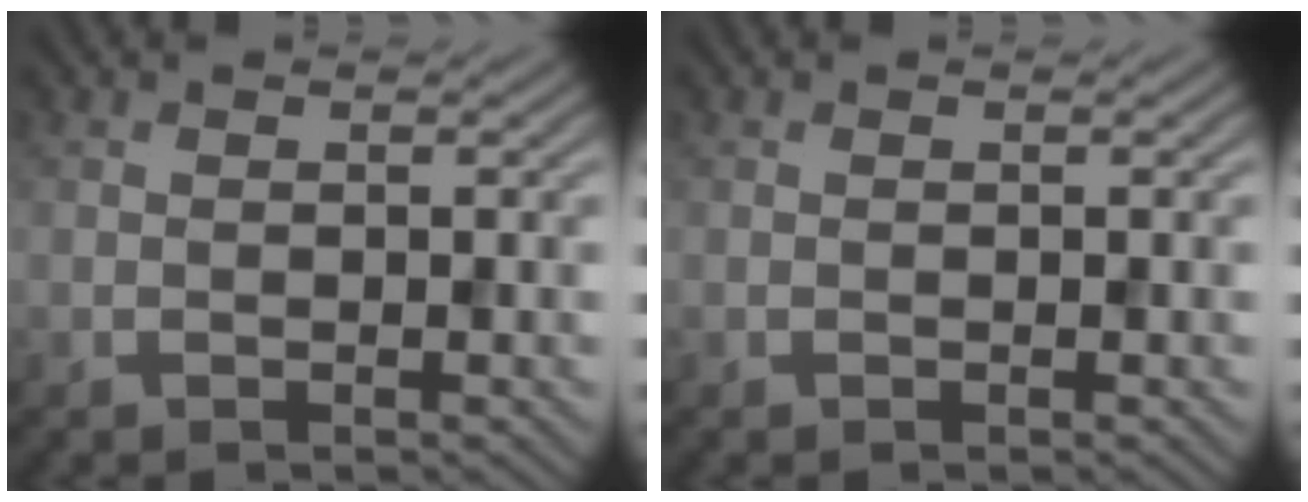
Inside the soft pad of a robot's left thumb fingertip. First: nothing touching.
{"total": 0.0}